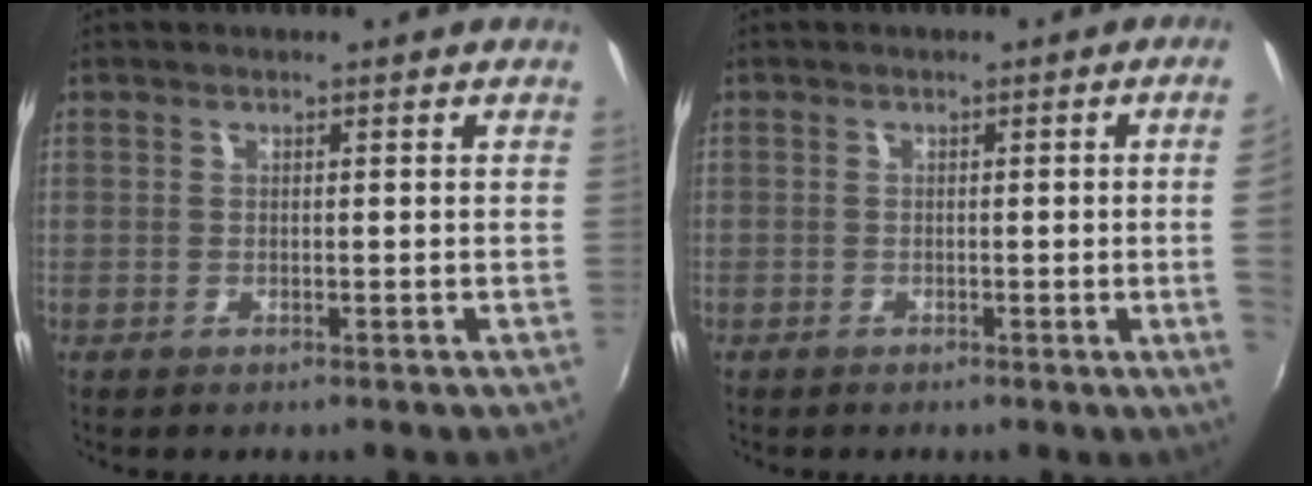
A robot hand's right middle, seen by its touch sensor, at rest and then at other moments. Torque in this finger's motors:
{"motor_torque": [1.07, -1.07, -0.43, -0.21]}